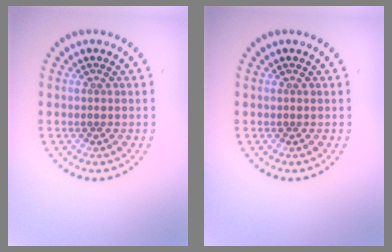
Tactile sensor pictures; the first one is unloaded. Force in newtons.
{"total": 0.0}